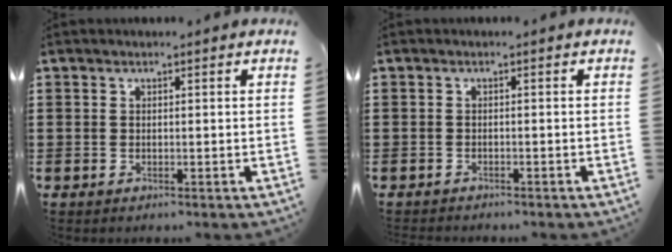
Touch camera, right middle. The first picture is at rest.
{"total": 0.7, "force": [-0.7, 0.1, 0.0], "torque": [-0.001, 0.001, -0.015]}